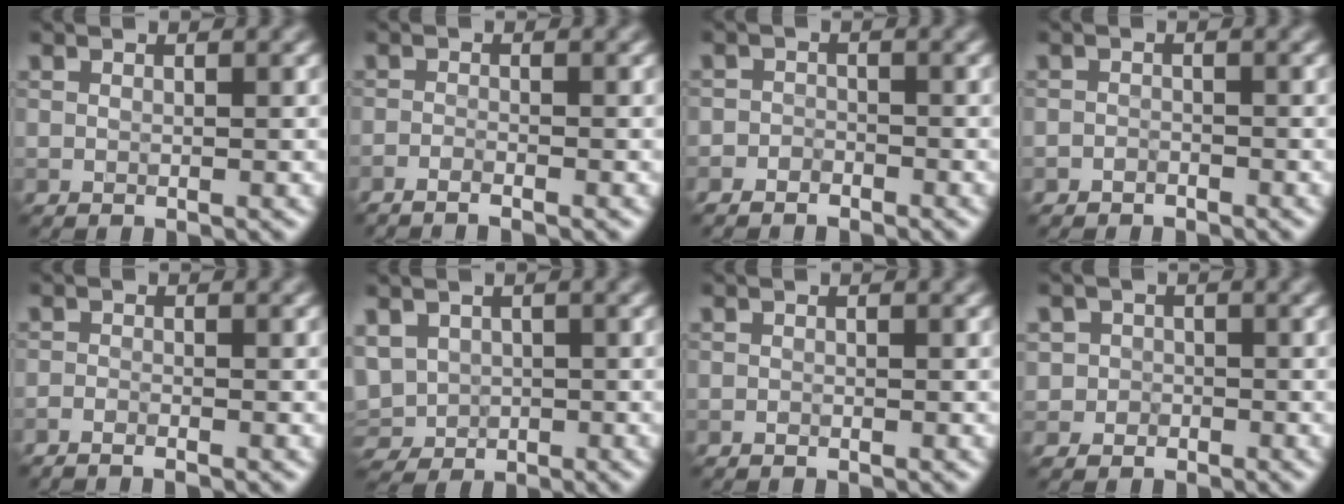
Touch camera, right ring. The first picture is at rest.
{"total": 1.7, "force": [-1.3, 0.2, 1.0], "torque": [-0.020, 0.001, -0.032]}
{"total": 1.6, "force": [-1.3, 0.9, 0.1], "torque": [0.010, 0.006, -0.028]}
{"total": 0.9, "force": [-0.8, 0.5, 0.0], "torque": [0.005, 0.003, -0.014]}
{"total": 1.2, "force": [-1.0, 0.1, 0.7], "torque": [-0.015, 0.000, -0.023]}
{"total": 3.7, "force": [0.0, 3.1, 2.0], "torque": [-0.051, -0.002, 0.005]}
{"total": 0.0}
{"total": 1.9, "force": [-0.6, 1.8, -0.1], "torque": [0.027, 0.007, -0.017]}